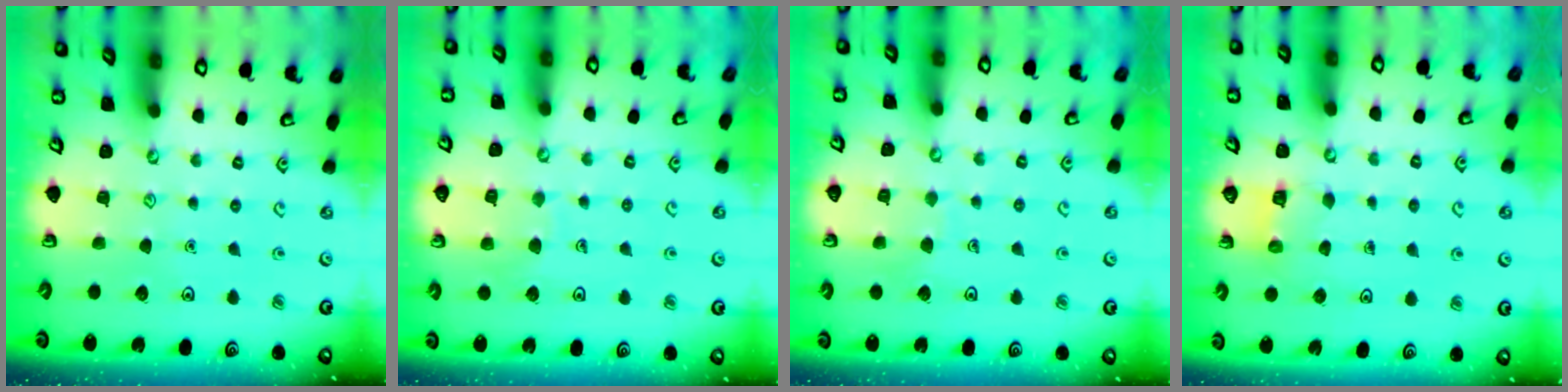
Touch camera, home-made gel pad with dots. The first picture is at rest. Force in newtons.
{"total": 5.6, "press": 5.5, "slide": 0.5}
{"total": 3.3, "press": 3.3, "slide": 0.3}
{"total": 3.5, "press": 3.5, "slide": 0.4}